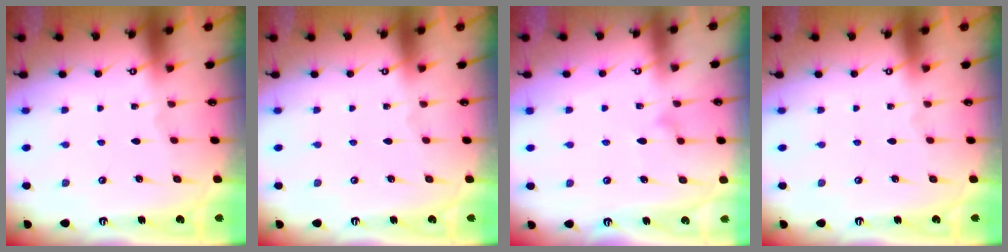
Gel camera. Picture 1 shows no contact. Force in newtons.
{"total": 0.0}
{"total": 8.7, "press": 8.7, "slide": 0.4}
{"total": 0.0}